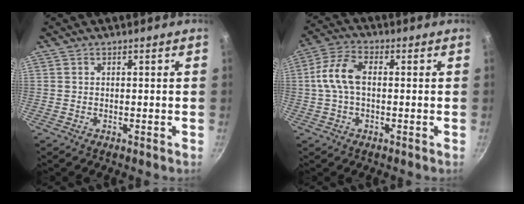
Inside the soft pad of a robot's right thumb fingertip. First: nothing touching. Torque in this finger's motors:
{"motor_torque": [1.65, 1.79, 0.98, -0.39, 0.56]}